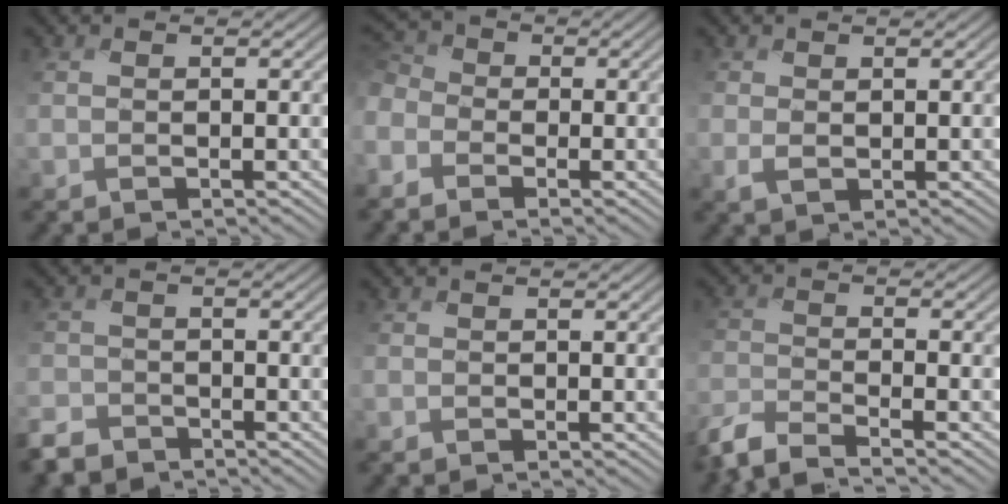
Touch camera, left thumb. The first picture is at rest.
{"total": 5.7, "force": [-2.4, 4.4, 2.8], "torque": [-0.103, -0.006, -0.054]}
{"total": 1.6, "force": [0.4, 1.1, 1.1], "torque": [-0.028, 0.001, 0.009]}
{"total": 4.0, "force": [-3.5, 1.8, 0.9], "torque": [-0.021, -0.009, -0.077]}
{"total": 0.6, "force": [-0.3, 0.5, 0.0], "torque": [-0.003, -0.005, -0.008]}
{"total": 6.1, "force": [-5.2, 1.1, 2.9], "torque": [-0.064, -0.011, -0.112]}